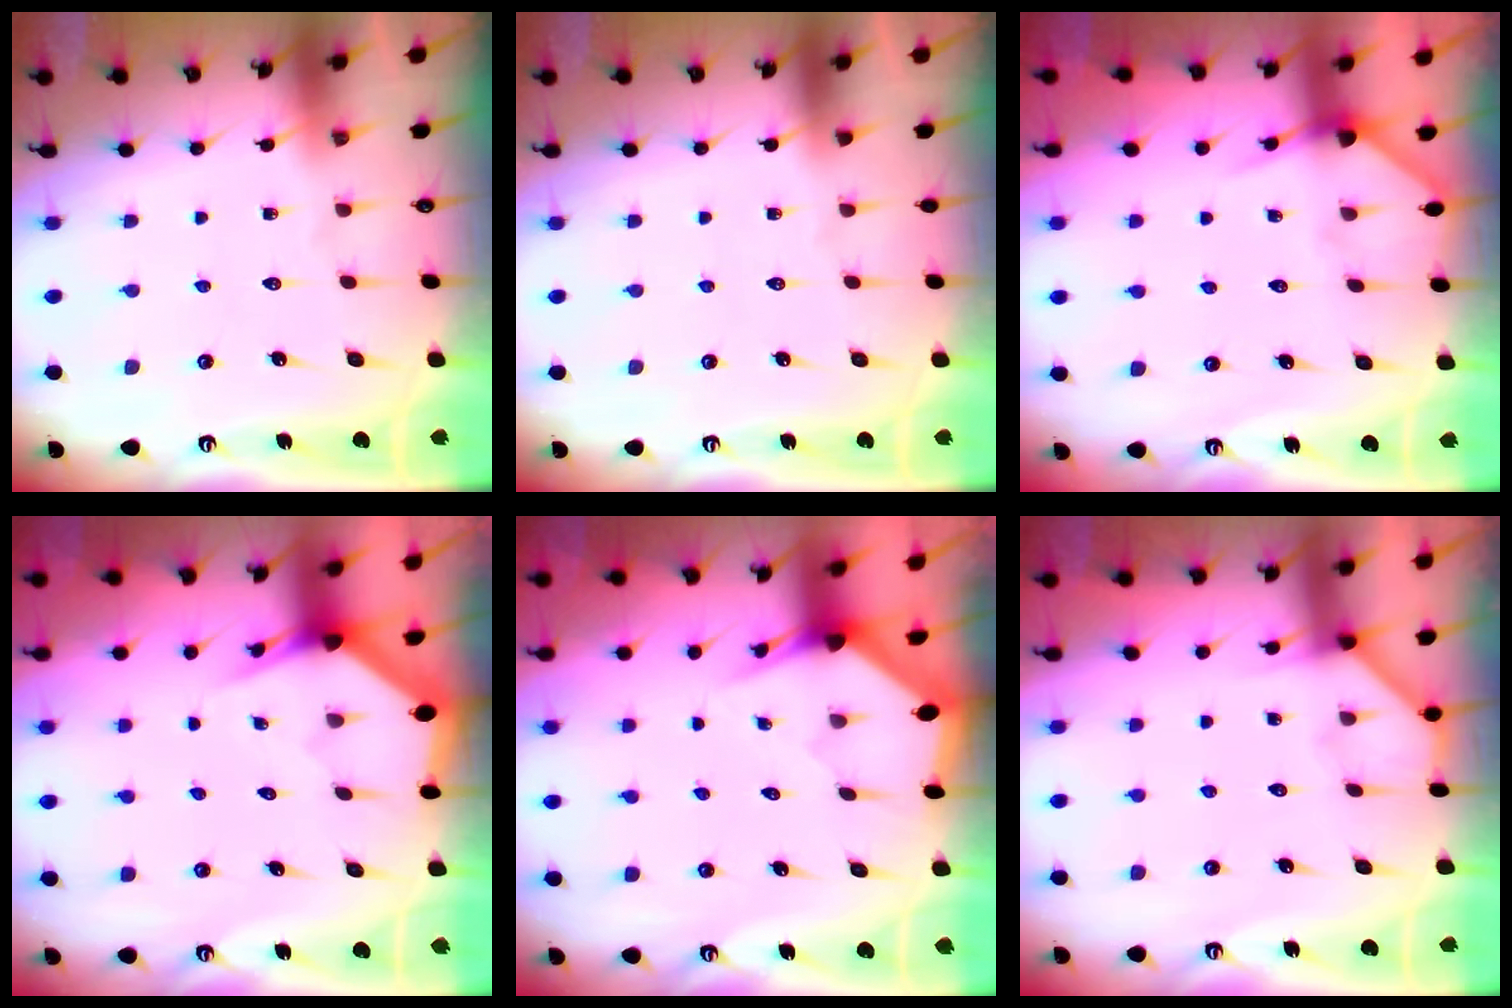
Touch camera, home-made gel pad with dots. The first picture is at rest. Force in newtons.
{"total": 0.0}
{"total": 5.7, "press": 5.7, "slide": 0.5}
{"total": 3.0, "press": 3.0, "slide": 0.1}
{"total": 2.7, "press": 2.7, "slide": 0.1}
{"total": 2.9, "press": 2.9, "slide": 0.5}